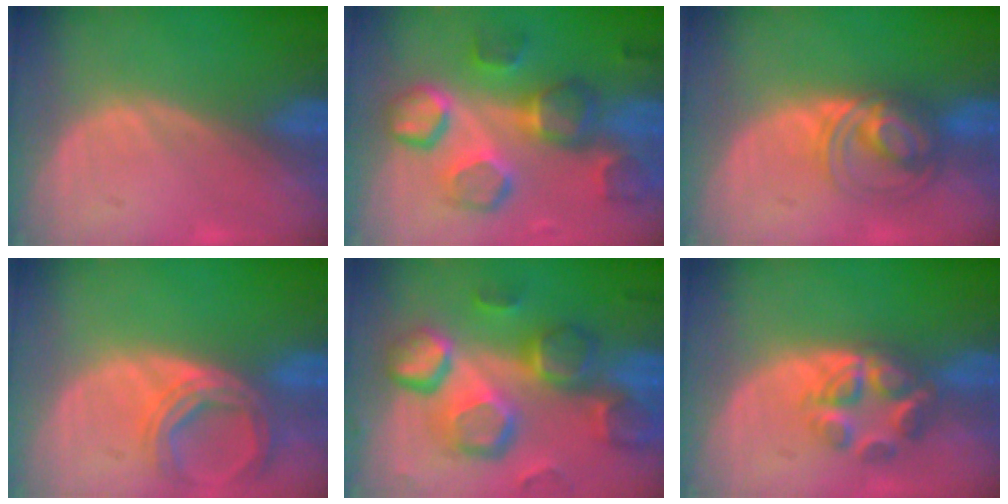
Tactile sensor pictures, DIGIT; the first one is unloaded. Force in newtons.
{"total": 9.6, "press": 9.5, "slide": 0.9}
{"total": 5.6, "press": 5.6, "slide": 0.5}
{"total": 6.6, "press": 6.0, "slide": 2.8}
{"total": 12.9, "press": 11.3, "slide": 6.3}
{"total": 5.9, "press": 5.4, "slide": 2.2}